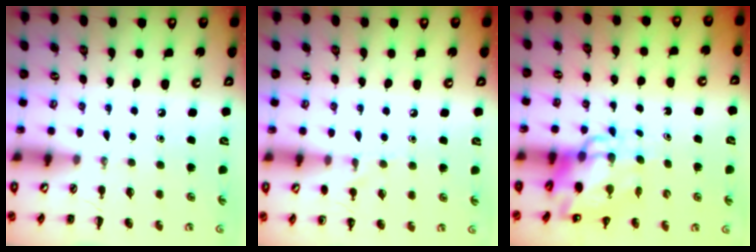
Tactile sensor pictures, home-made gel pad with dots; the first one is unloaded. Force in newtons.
{"total": 7.1, "press": 6.8, "slide": 2.1}
{"total": 10.7, "press": 10.3, "slide": 3.0}